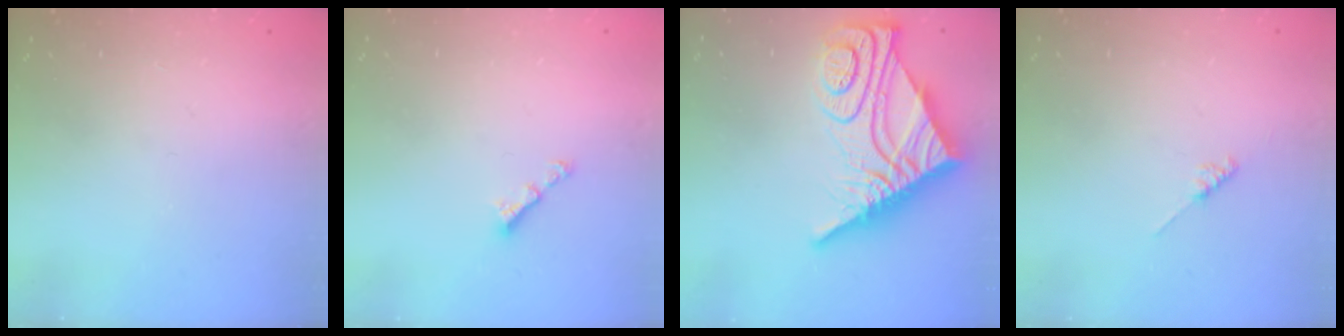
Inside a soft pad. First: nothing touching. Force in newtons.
{"total": 2.8, "press": 2.7, "slide": 0.5}
{"total": 18.8, "press": 18.7, "slide": 1.5}
{"total": 1.8, "press": 1.7, "slide": 0.3}